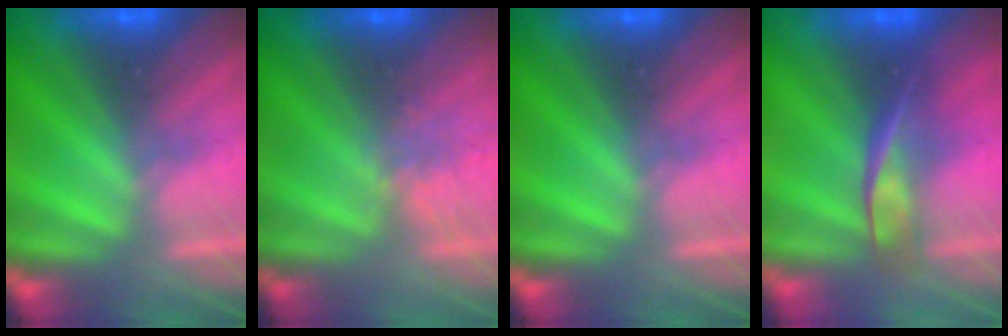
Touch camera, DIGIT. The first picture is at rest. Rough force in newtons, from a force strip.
{"total": 2.3}
{"total": 0.0}
{"total": 2.4}